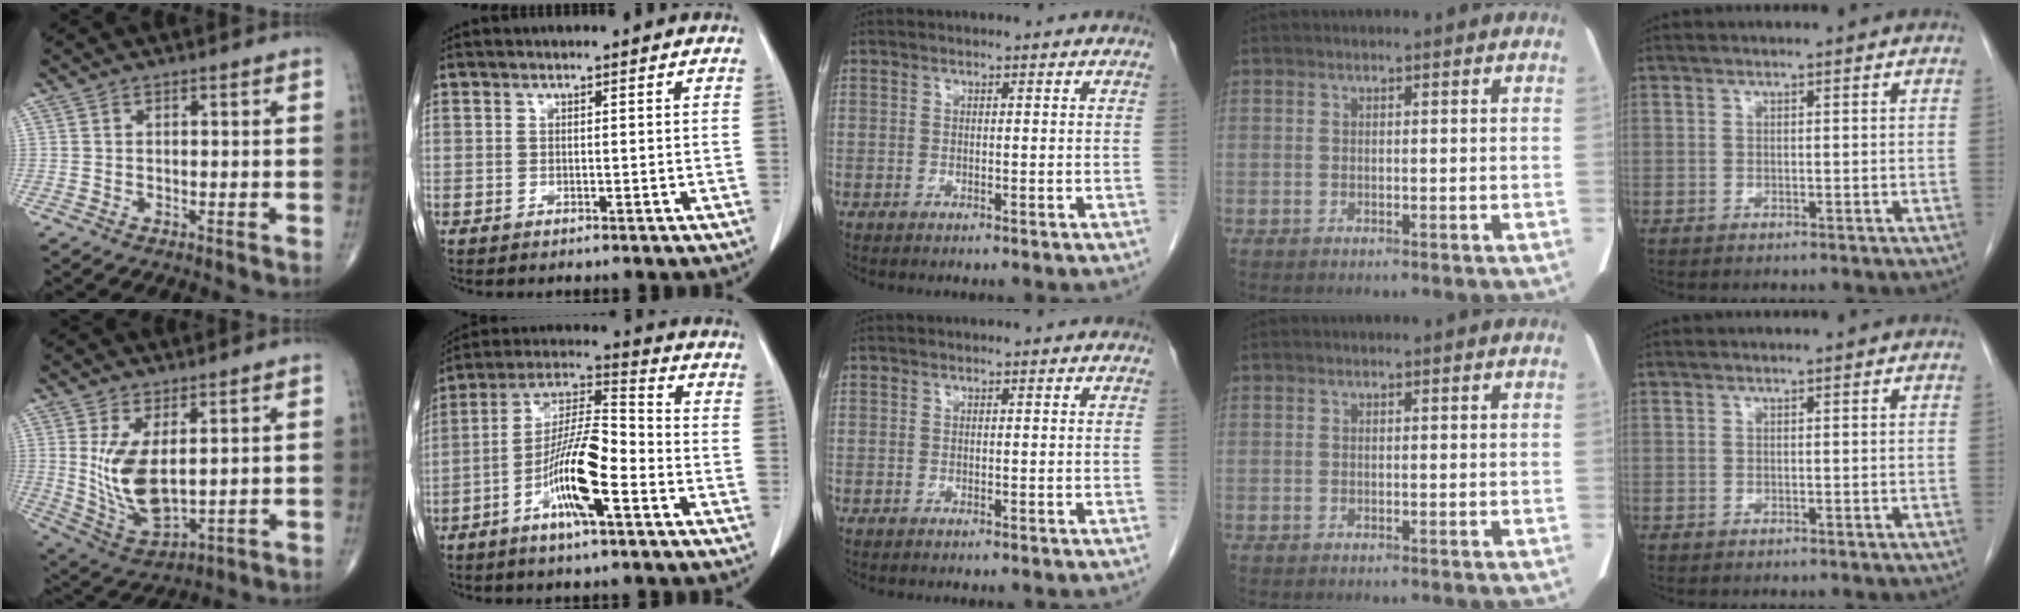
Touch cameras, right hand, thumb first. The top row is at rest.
{"thumb": {"total": 11.4, "force": [1.9, 5.3, 9.9], "torque": [-0.185, -0.025, 0.057]}, "index": {"total": 12.6, "force": [-4.9, 2.1, 11.4], "torque": [-0.219, 0.004, -0.091]}}